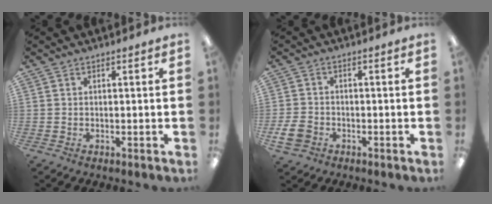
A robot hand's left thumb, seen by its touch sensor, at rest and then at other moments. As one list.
[{"total": 4.8, "force": [-2.4, 3.4, 2.3], "torque": [-0.054, 0.007, -0.045]}]